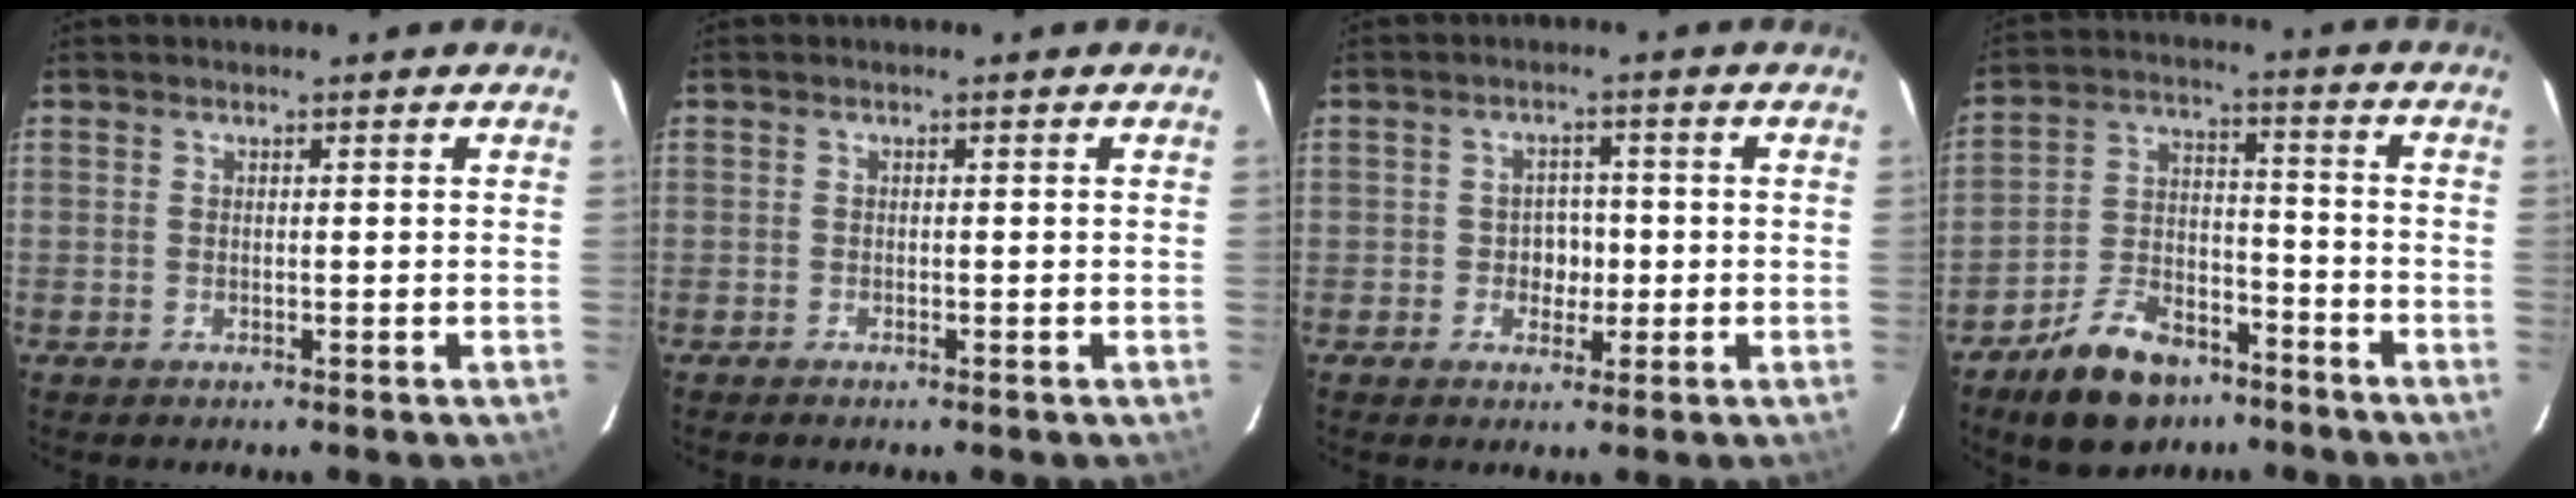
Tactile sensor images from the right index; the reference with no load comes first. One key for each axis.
{"total": 0.7, "fx": -0.6, "fy": 0.2, "fz": 0.2, "tx": -0.007, "ty": -0.001, "tz": -0.012}
{"total": 3.3, "fx": -0.7, "fy": 3.0, "fz": 1.3, "tx": -0.019, "ty": 0.013, "tz": -0.009}
{"total": 13.7, "fx": -9.6, "fy": 7.5, "fz": 6.3, "tx": -0.135, "ty": 0.022, "tz": -0.151}